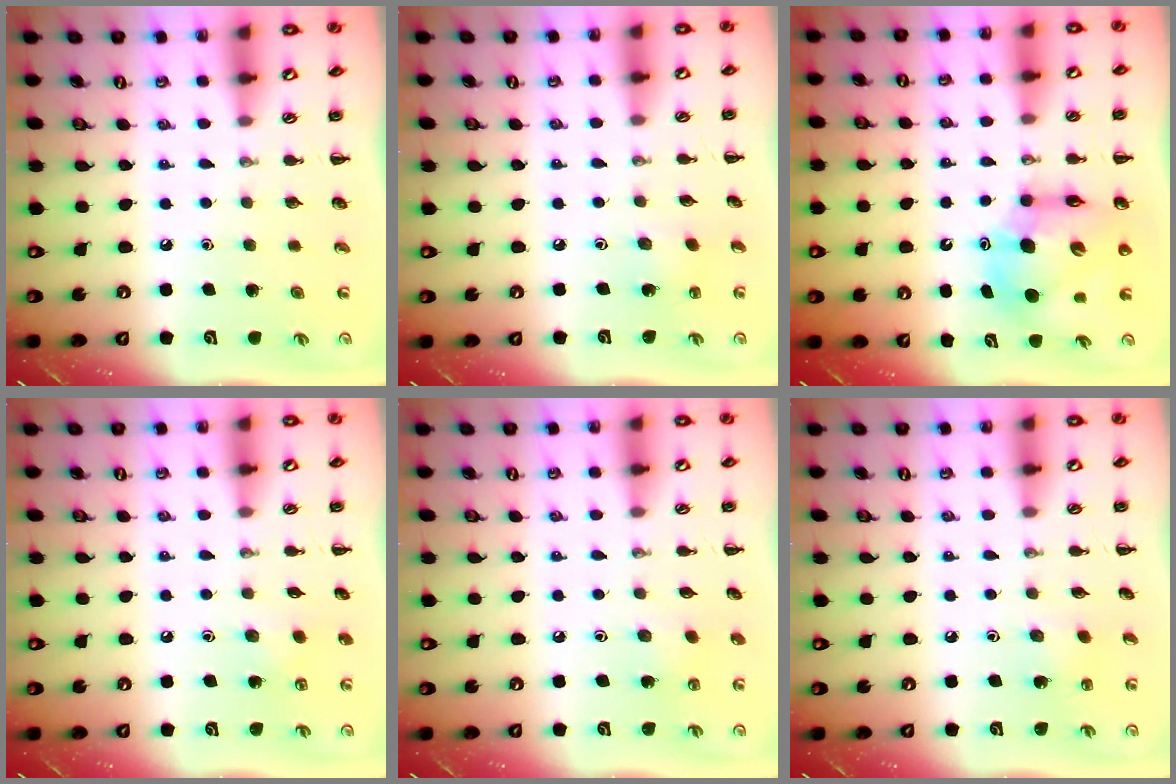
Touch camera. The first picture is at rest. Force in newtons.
{"total": 1.9, "press": 1.8, "slide": 0.7}
{"total": 11.1, "press": 10.6, "slide": 3.5}
{"total": 4.3, "press": 4.1, "slide": 1.3}
{"total": 2.0, "press": 1.9, "slide": 0.6}
{"total": 1.9, "press": 1.8, "slide": 0.7}